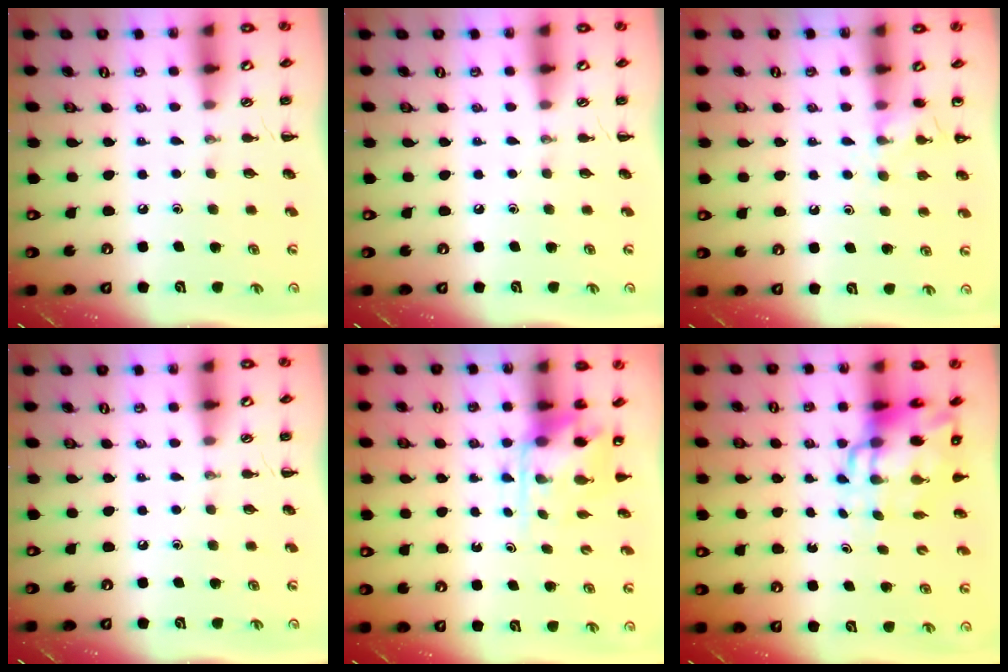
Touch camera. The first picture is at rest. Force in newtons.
{"total": 0.0}
{"total": 7.4, "press": 7.0, "slide": 2.3}
{"total": 0.0}
{"total": 5.0, "press": 4.9, "slide": 0.8}
{"total": 9.3, "press": 9.0, "slide": 2.4}